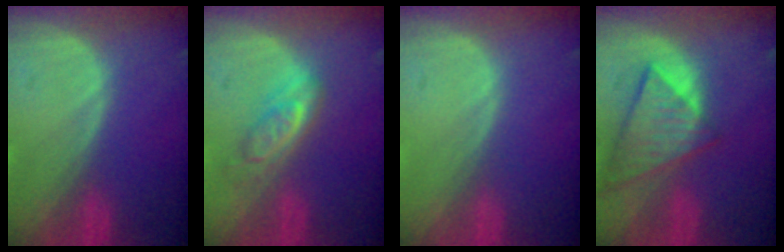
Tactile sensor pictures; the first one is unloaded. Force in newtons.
{"total": 4.9, "press": 4.6, "slide": 1.7}
{"total": 0.0}
{"total": 8.8, "press": 7.6, "slide": 4.3}